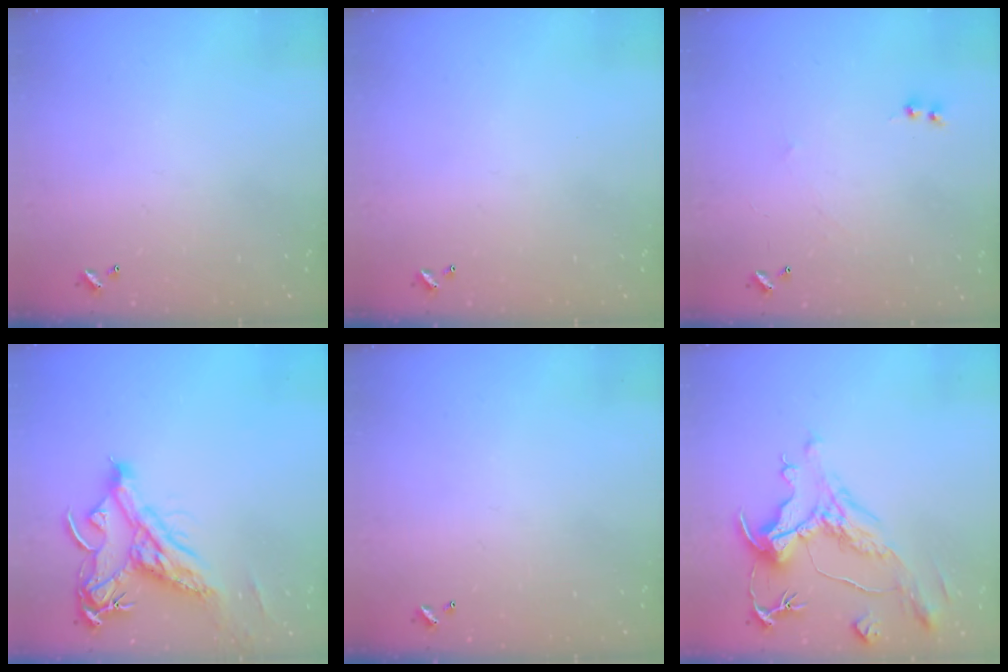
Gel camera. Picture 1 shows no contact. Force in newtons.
{"total": 0.0}
{"total": 1.1, "press": 0.9, "slide": 0.6}
{"total": 8.6, "press": 8.4, "slide": 1.8}
{"total": 0.0}
{"total": 1.9, "press": 0.8, "slide": 1.7}